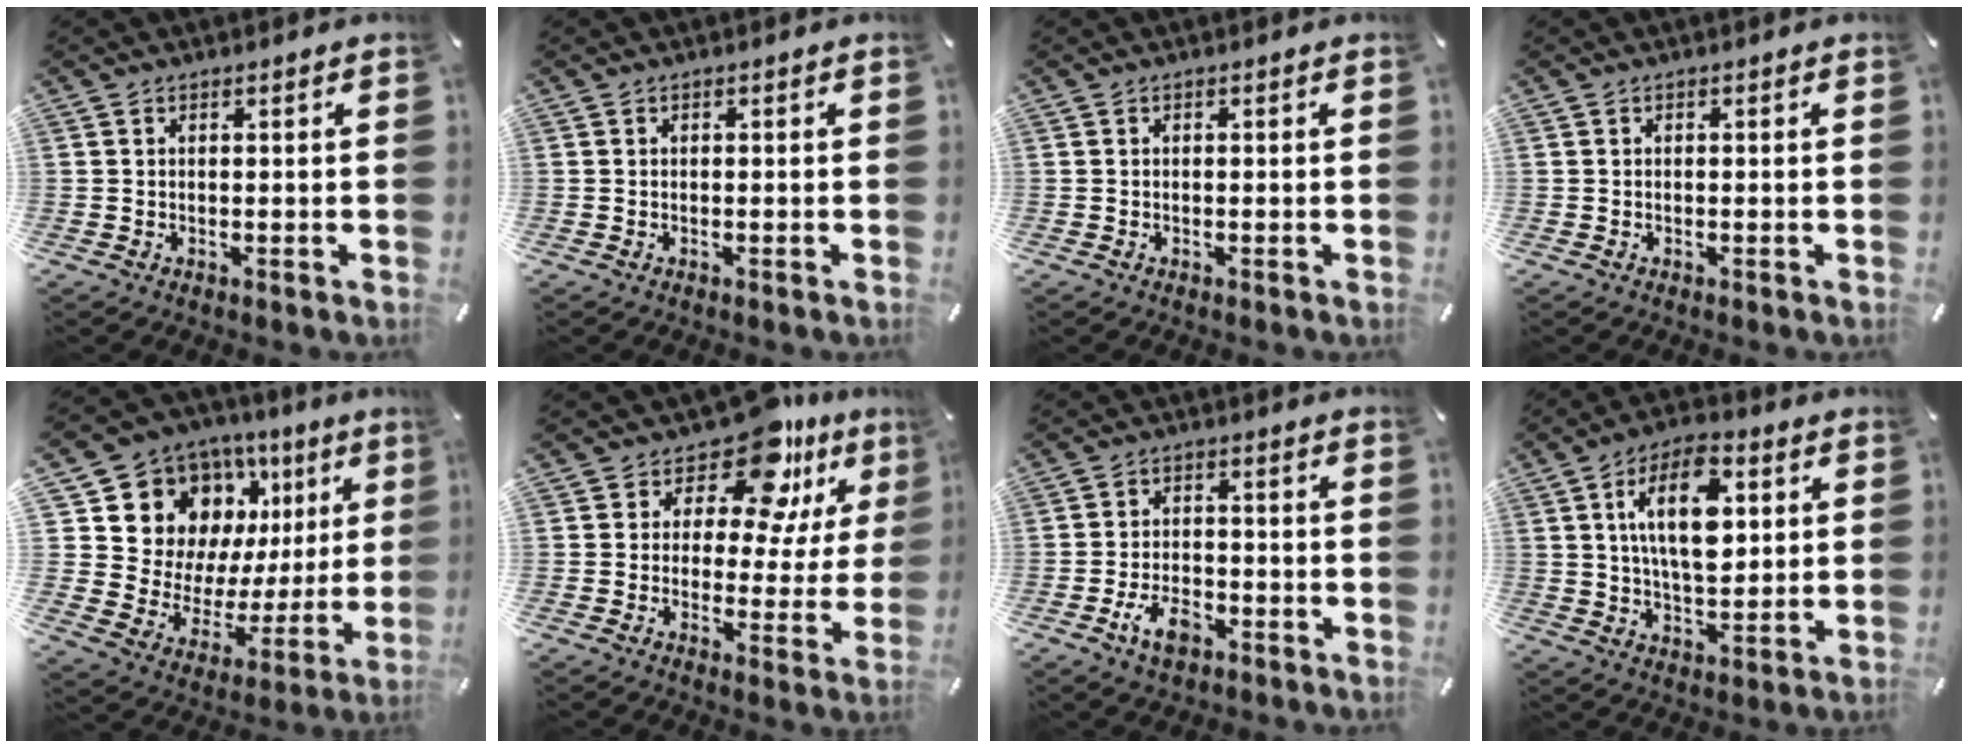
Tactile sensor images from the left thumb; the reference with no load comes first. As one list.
[{"total": 0.0}, {"total": 0.0}, {"total": 0.0}, {"total": 14.9, "force": [9.0, 11.2, 3.9], "torque": [-0.079, -0.084, 0.179]}, {"total": 14.0, "force": [9.2, 7.0, 7.9], "torque": [-0.128, -0.062, 0.161]}, {"total": 6.6, "force": [-3.1, 3.9, 4.2], "torque": [-0.091, 0.013, -0.058]}, {"total": 15.1, "force": [4.2, 8.1, 12.0], "torque": [-0.214, -0.003, 0.068]}]